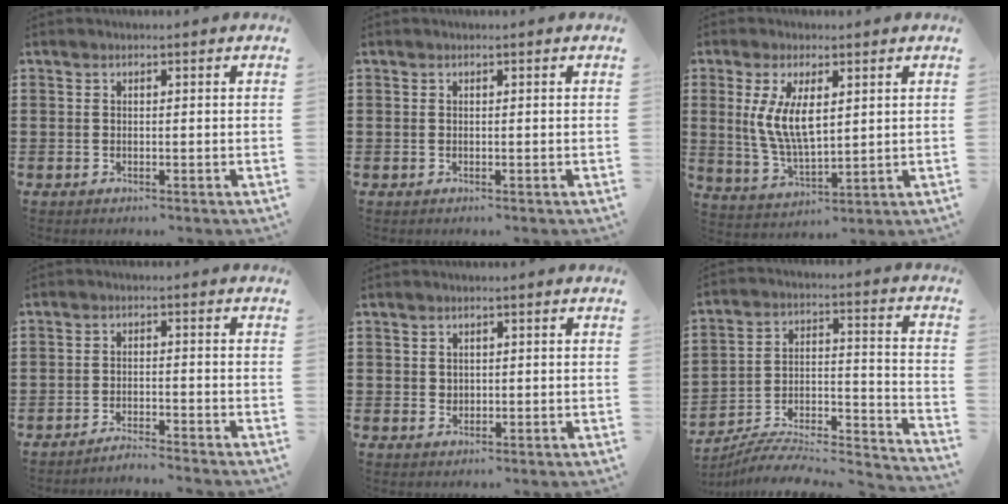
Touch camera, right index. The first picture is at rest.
{"total": 0.0}
{"total": 7.6, "force": [1.6, 3.2, 6.7], "torque": [-0.145, 0.003, 0.025]}
{"total": 2.5, "force": [-2.5, -0.3, 0.2], "torque": [-0.007, 0.002, -0.052]}
{"total": 1.1, "force": [0.6, 0.9, 0.1], "torque": [-0.003, 0.005, 0.012]}
{"total": 6.6, "force": [-6.1, 1.3, 2.3], "torque": [-0.035, -0.005, -0.123]}